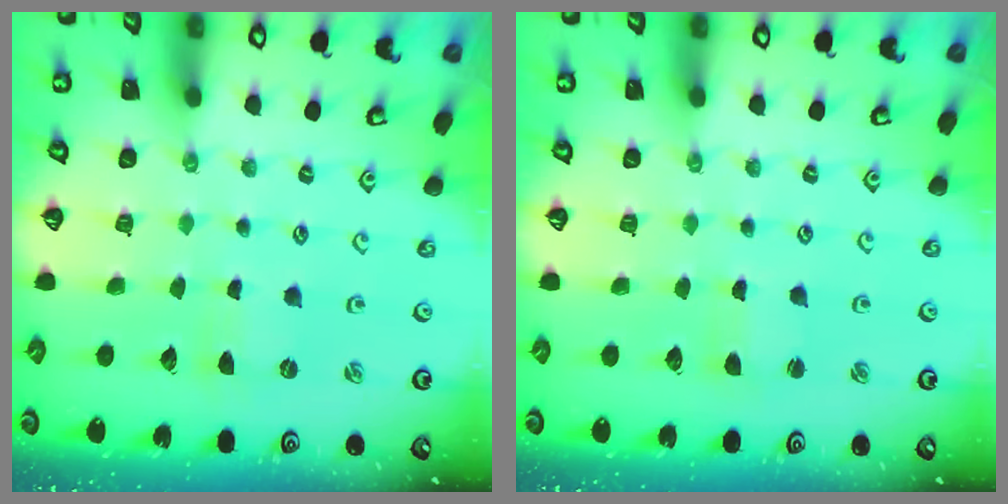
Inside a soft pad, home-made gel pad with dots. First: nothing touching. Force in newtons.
{"total": 2.3, "press": 2.3, "slide": 0.3}